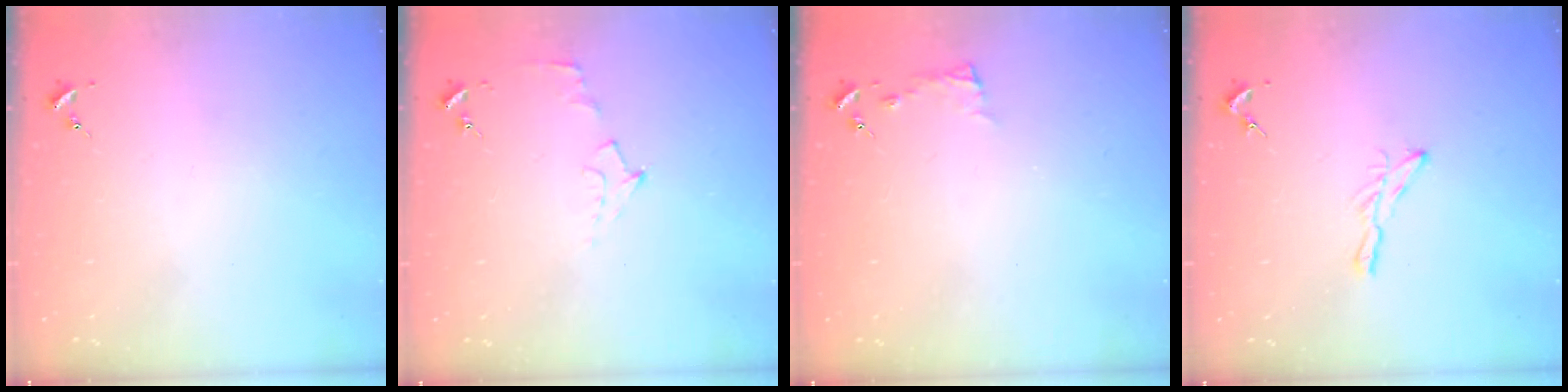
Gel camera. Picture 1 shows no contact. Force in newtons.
{"total": 5.5, "press": 5.5, "slide": 0.7}
{"total": 3.7, "press": 3.7, "slide": 0.3}
{"total": 5.8, "press": 5.8, "slide": 0.4}